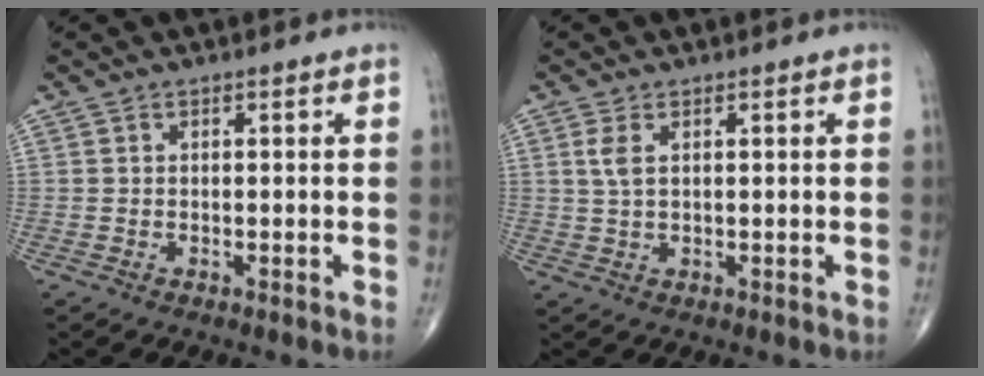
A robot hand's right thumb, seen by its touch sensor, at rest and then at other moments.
{"total": 2.9, "force": [1.0, 1.3, 2.4], "torque": [-0.054, 0.003, 0.024]}